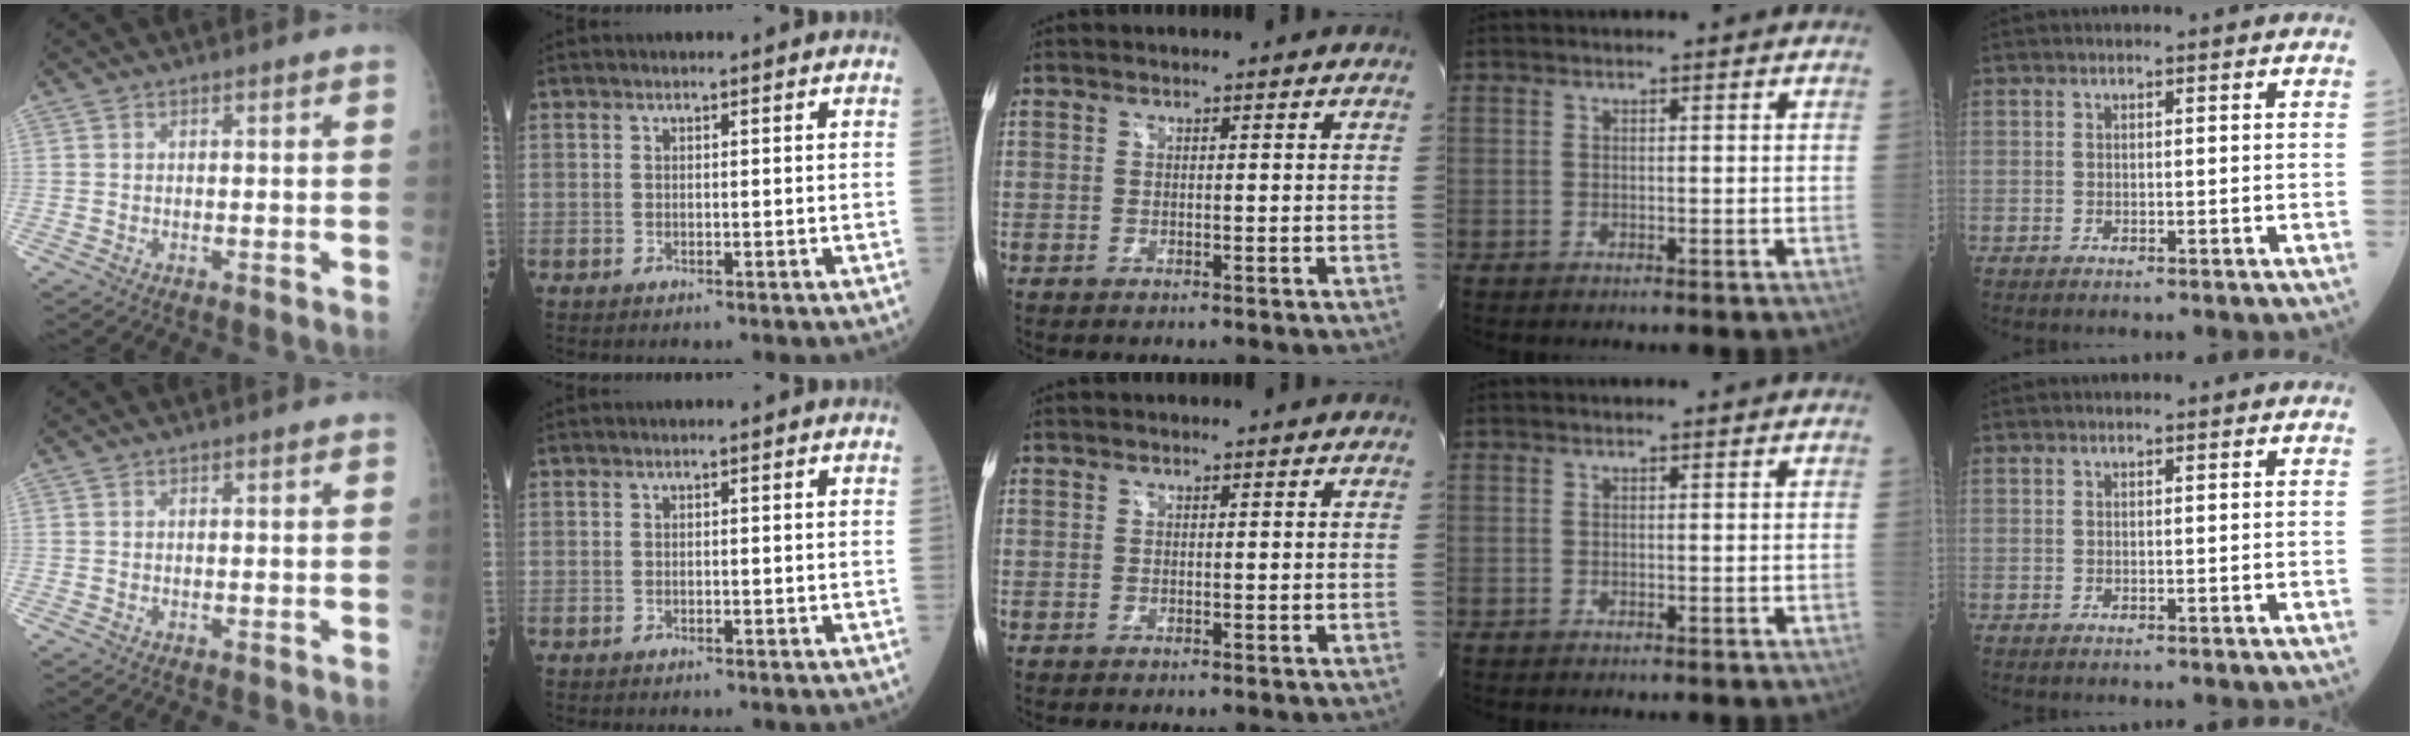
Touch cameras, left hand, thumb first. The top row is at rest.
{}